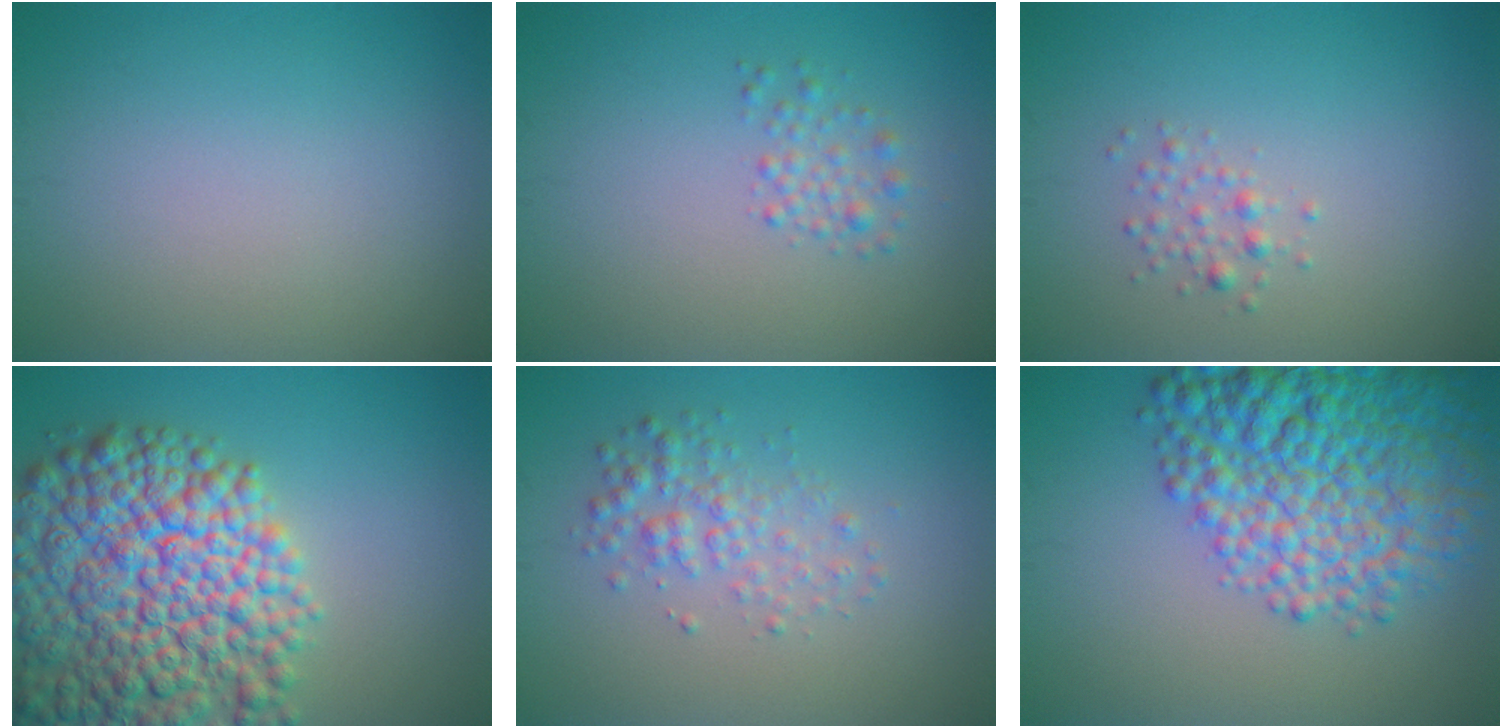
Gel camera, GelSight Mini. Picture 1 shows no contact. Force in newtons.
{"total": 1.5, "press": 1.5, "slide": 0.1}
{"total": 1.2, "press": 1.2, "slide": 0.1}
{"total": 13.2, "press": 13.2, "slide": 0.7}
{"total": 2.5, "press": 2.5, "slide": 0.0}
{"total": 10.2, "press": 10.2, "slide": 0.4}